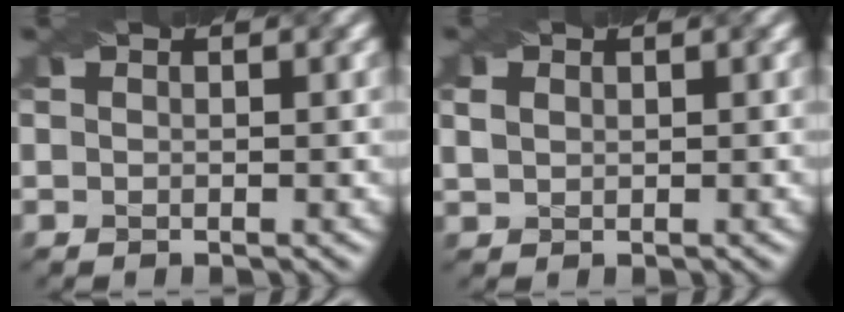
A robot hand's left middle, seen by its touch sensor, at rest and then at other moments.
{"total": 1.4, "force": [0.6, 1.0, 0.7], "torque": [-0.015, 0.003, 0.013]}